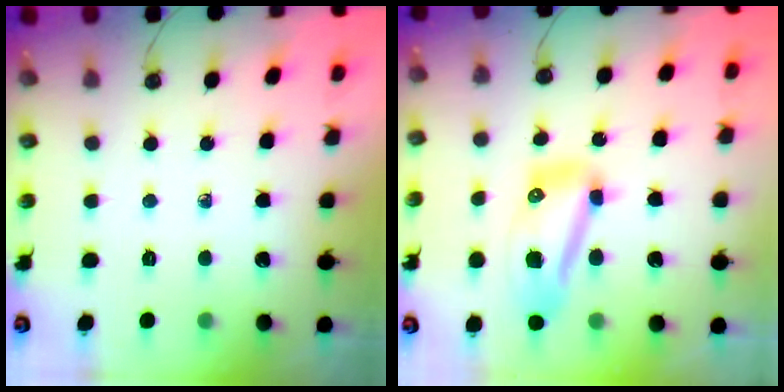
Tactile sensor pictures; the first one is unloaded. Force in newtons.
{"total": 11.7, "press": 11.5, "slide": 2.0}